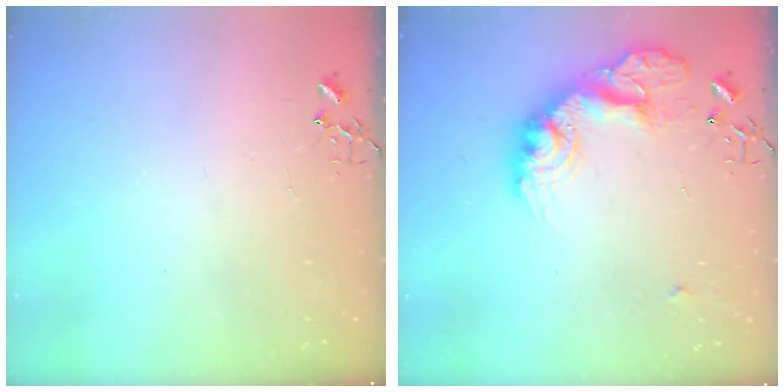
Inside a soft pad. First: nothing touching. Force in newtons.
{"total": 19.4, "press": 19.4, "slide": 1.4}